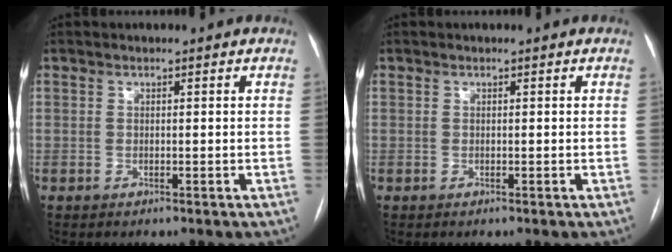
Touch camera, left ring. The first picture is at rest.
{"total": 0.0}